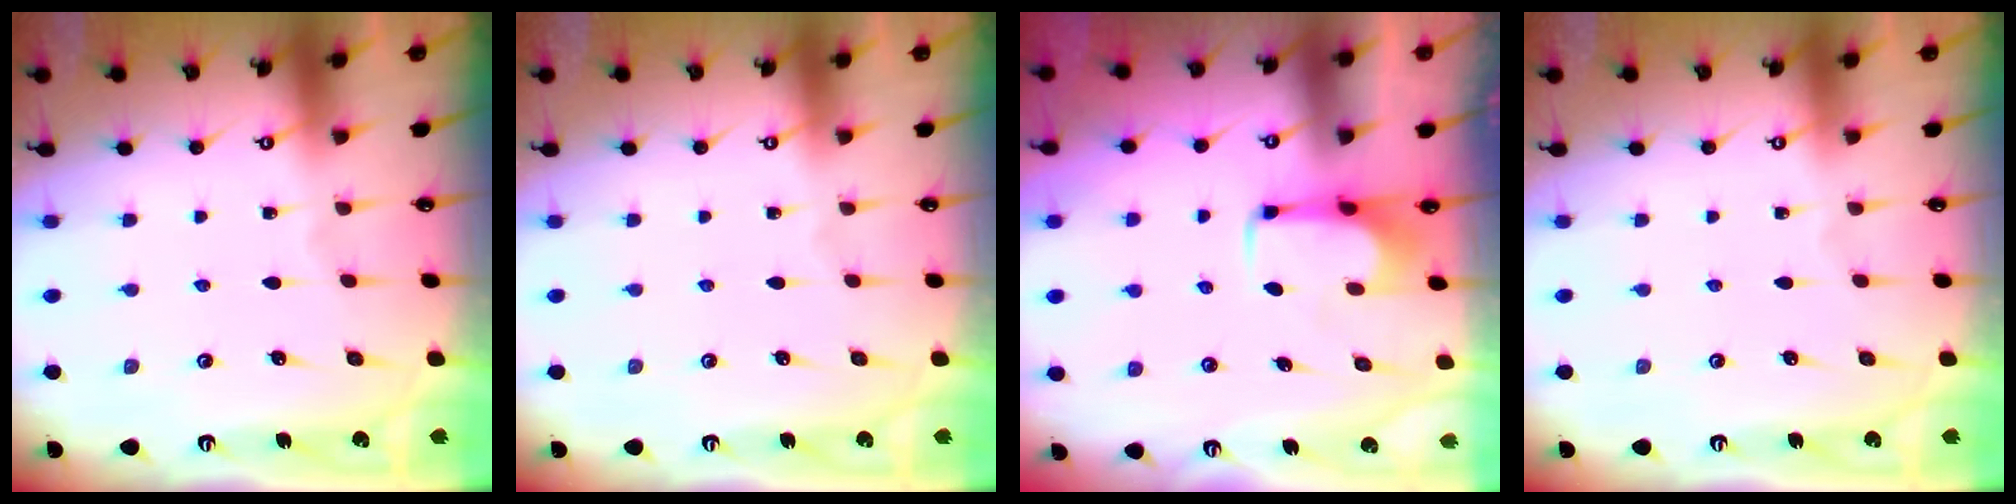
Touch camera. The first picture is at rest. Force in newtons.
{"total": 0.0}
{"total": 2.0, "press": 1.9, "slide": 0.4}
{"total": 0.0}